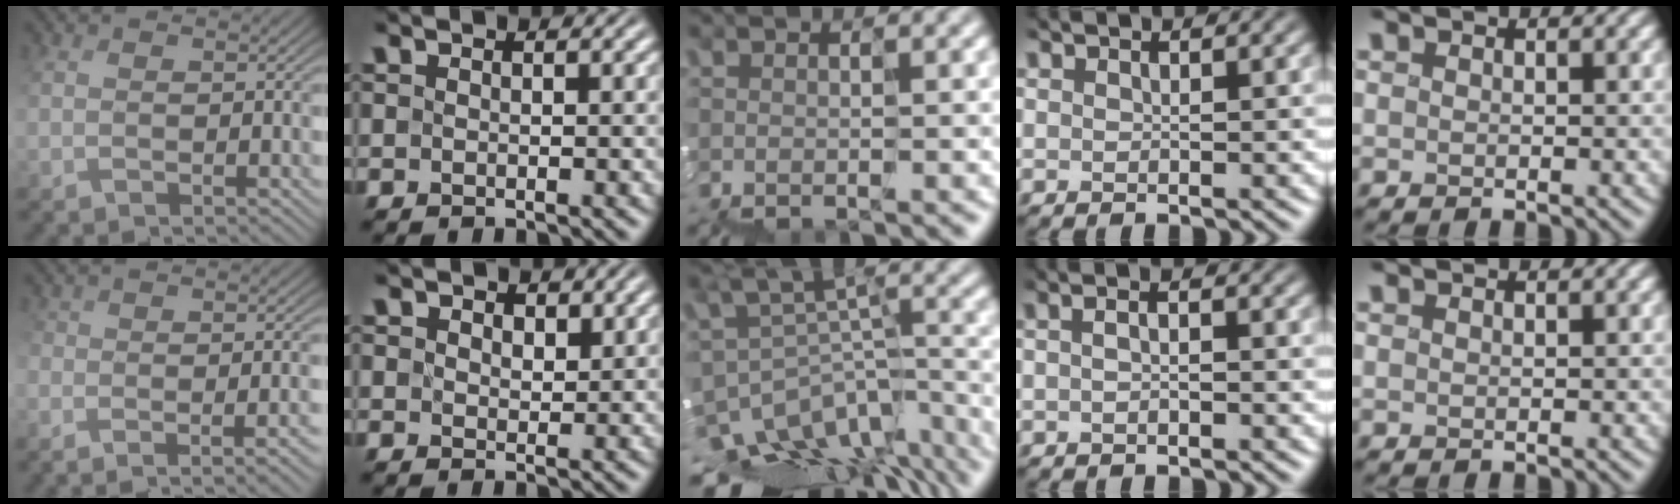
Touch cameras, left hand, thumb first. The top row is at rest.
{"thumb": {"total": 7.1, "force": [-4.2, 2.5, 5.1], "torque": [-0.059, 0.000, -0.047]}, "index": {"total": 1.7, "force": [1.1, 1.1, 0.8], "torque": [-0.012, -0.002, 0.016]}, "middle": {"total": 10.0, "force": [-7.0, 5.5, 4.5], "torque": [-0.092, 0.009, -0.076]}, "ring": {"total": 1.2, "force": [-0.6, 0.5, 1.0], "torque": [-0.016, -0.009, -0.017]}, "little": {"total": 0.6, "force": [0.6, 0.0, 0.1], "torque": [-0.001, 0.003, 0.007]}}